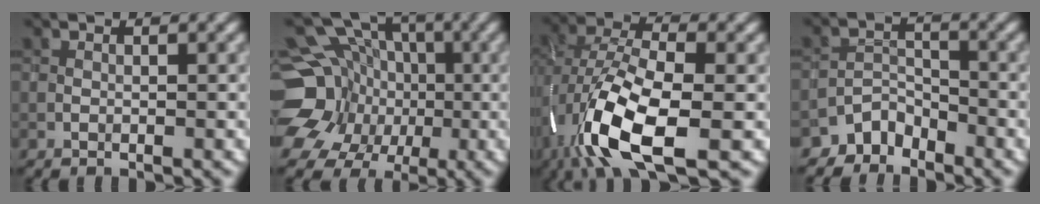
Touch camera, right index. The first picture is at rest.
{"total": 15.0, "force": [-2.2, 13.2, 6.8], "torque": [-0.162, 0.005, -0.043]}
{"total": 11.6, "force": [-4.5, 4.9, 9.5], "torque": [-0.197, -0.009, -0.090]}
{"total": 2.7, "force": [-2.4, 1.3, -0.1], "torque": [0.013, 0.008, -0.051]}